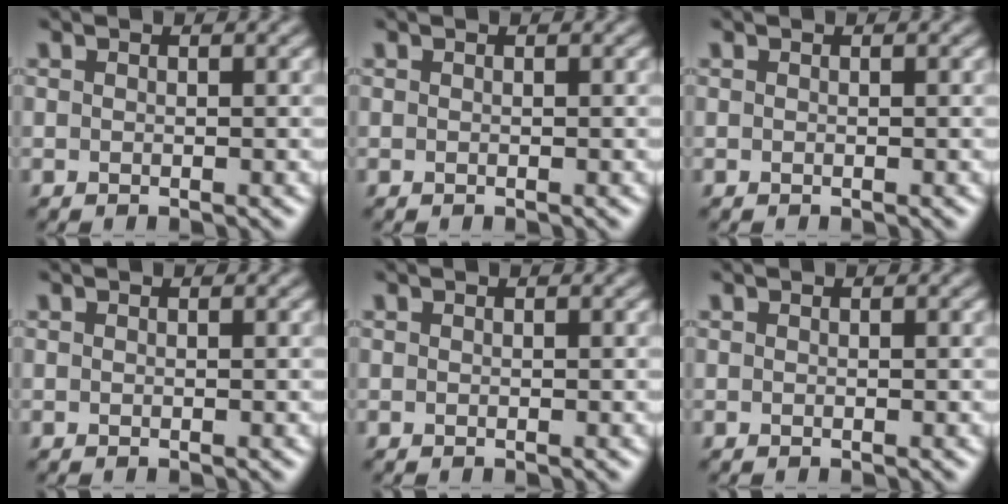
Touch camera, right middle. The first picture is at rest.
{"total": 0.0}
{"total": 0.0}
{"total": 0.0}
{"total": 0.0}
{"total": 0.0}